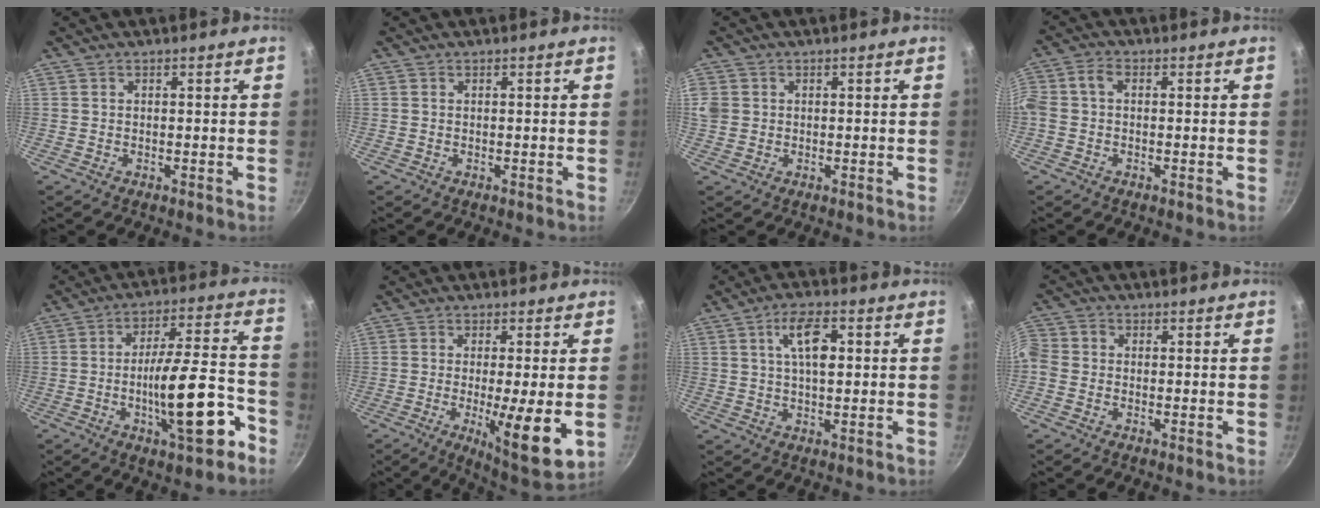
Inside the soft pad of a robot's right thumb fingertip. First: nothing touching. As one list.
[{"total": 0.0}, {"total": 4.6, "force": [0.5, 4.1, 2.1], "torque": [-0.039, 0.004, 0.009]}, {"total": 4.6, "force": [-0.4, 2.9, 3.5], "torque": [-0.087, 0.018, -0.021]}, {"total": 16.5, "force": [-6.7, 5.0, 14.2], "torque": [-0.189, 0.049, -0.100]}, {"total": 11.7, "force": [-1.9, 1.9, 11.4], "torque": [-0.175, -0.016, -0.023]}, {"total": 7.4, "force": [1.7, 3.2, 6.5], "torque": [-0.108, 0.008, 0.026]}, {"total": 5.3, "force": [-1.6, 4.1, 2.9], "torque": [-0.072, 0.014, -0.049]}]